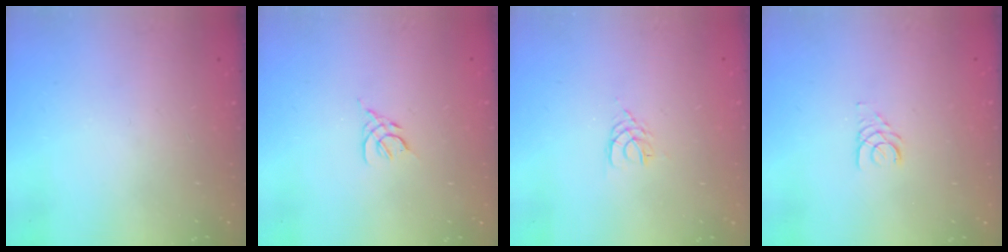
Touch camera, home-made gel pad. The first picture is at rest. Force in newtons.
{"total": 2.4, "press": 2.3, "slide": 0.6}
{"total": 2.0, "press": 1.9, "slide": 0.3}
{"total": 2.5, "press": 2.5, "slide": 0.3}